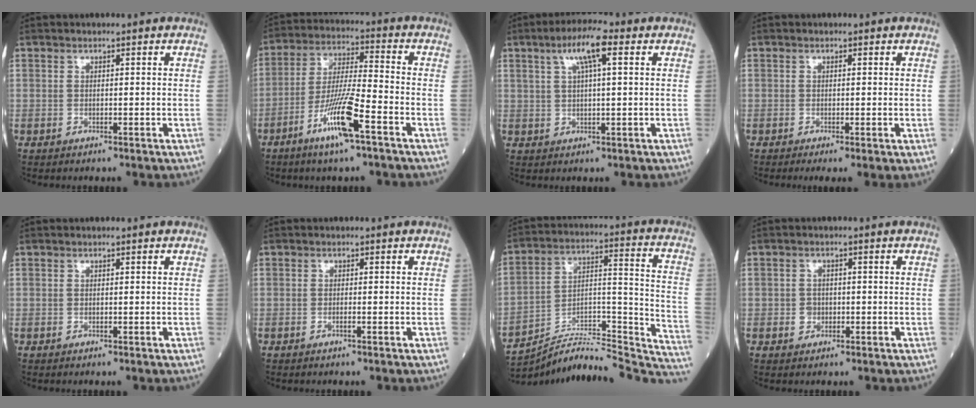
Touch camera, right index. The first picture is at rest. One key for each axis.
{"total": 10.7, "fx": -5.7, "fy": 0.4, "fz": 9.1, "tx": -0.177, "ty": -0.011, "tz": -0.111}
{"total": 6.4, "fx": 2.6, "fy": 0.9, "fz": 5.8, "tx": -0.108, "ty": 0.018, "tz": 0.043}
{"total": 2.3, "fx": -0.6, "fy": 0.2, "fz": 2.2, "tx": -0.034, "ty": -0.009, "tz": -0.008}
{"total": 0.0}
{"total": 0.6, "fx": -0.5, "fy": 0.0, "fz": 0.4, "tx": -0.008, "ty": 0.000, "tz": -0.009}
{"total": 22.9, "fx": -22.2, "fy": 1.1, "fz": 5.9, "tx": -0.064, "ty": 0.043, "tz": -0.334}
{"total": 1.7, "fx": -0.5, "fy": 1.5, "fz": 0.6, "tx": -0.008, "ty": 0.005, "tz": -0.007}